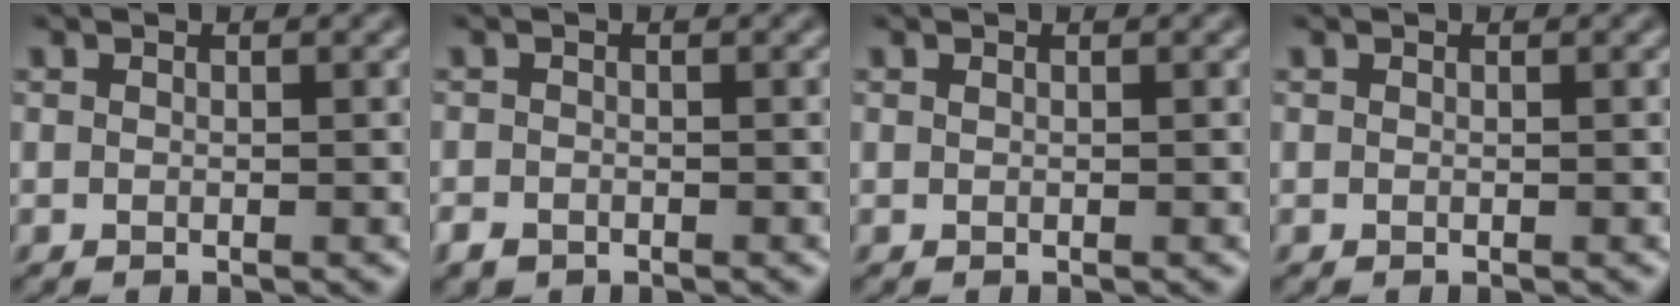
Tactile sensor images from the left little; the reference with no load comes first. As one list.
[{"total": 1.2, "force": [-0.8, 0.9, 0.3], "torque": [-0.004, -0.003, -0.019]}, {"total": 0.0}, {"total": 0.0}]